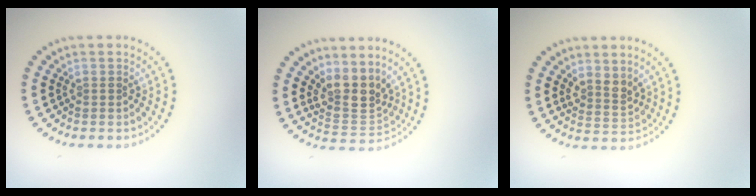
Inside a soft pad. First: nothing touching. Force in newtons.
{"total": 3.7, "press": 2.8, "slide": 2.4}
{"total": 2.2, "press": 1.7, "slide": 1.4}